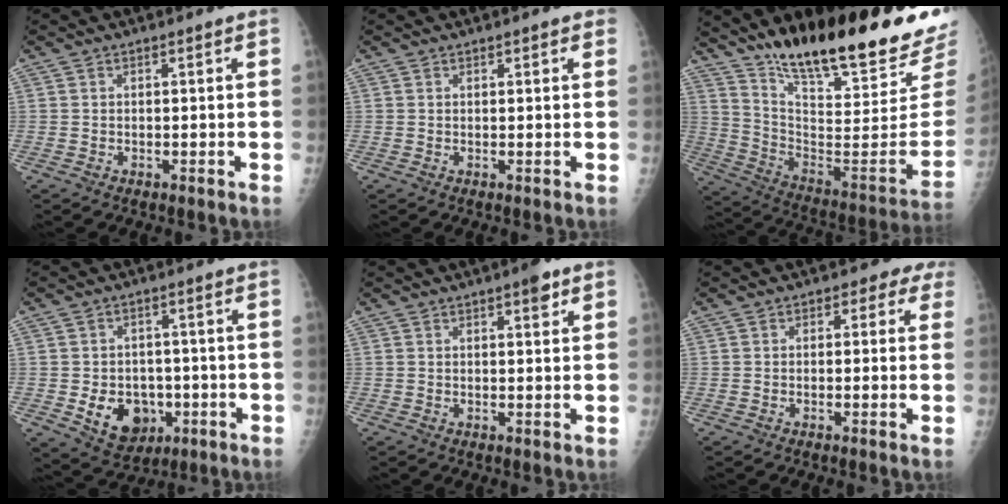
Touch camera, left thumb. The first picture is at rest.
{"total": 1.4, "force": [1.0, 0.4, 0.9], "torque": [-0.009, 0.000, 0.010]}
{"total": 26.5, "force": [20.5, 4.4, 16.2], "torque": [-0.230, -0.126, 0.323]}
{"total": 9.3, "force": [-2.3, 7.4, 5.1], "torque": [-0.050, 0.006, -0.020]}
{"total": 2.9, "force": [1.7, 0.9, 2.1], "torque": [-0.022, -0.006, 0.020]}
{"total": 2.7, "force": [1.3, 1.9, 1.3], "torque": [0.014, 0.000, 0.005]}